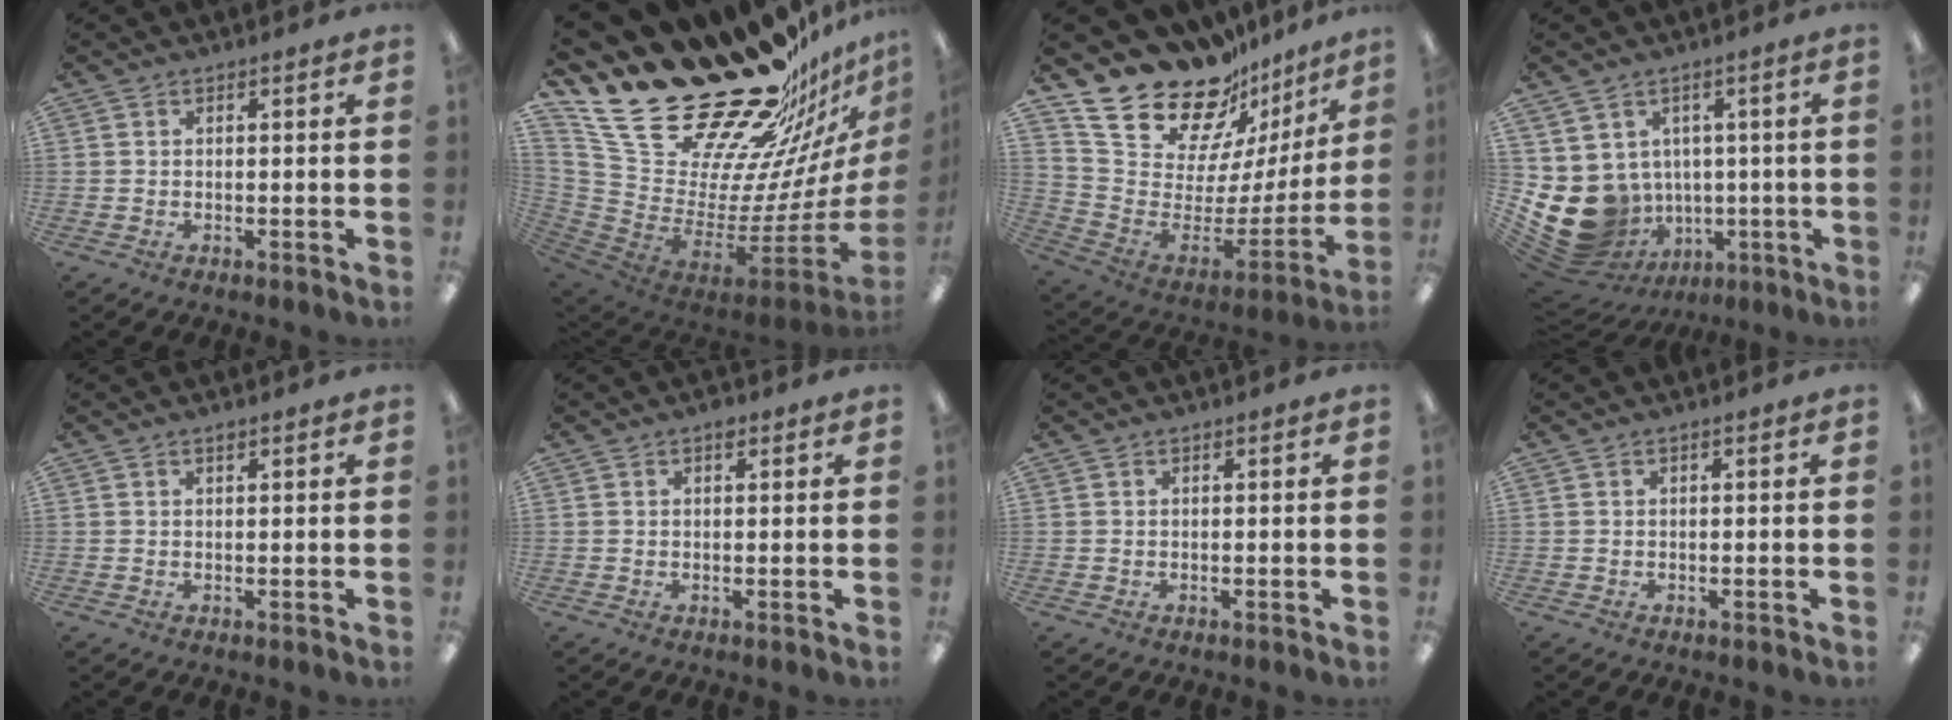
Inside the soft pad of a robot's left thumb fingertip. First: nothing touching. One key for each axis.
{"total": 32.8, "fx": 25.5, "fy": 13.5, "fz": 15.6, "tx": -0.213, "ty": -0.222, "tz": 0.500}
{"total": 23.9, "fx": 18.7, "fy": 11.1, "fz": 9.9, "tx": -0.162, "ty": -0.147, "tz": 0.347}
{"total": 13.0, "fx": -1.4, "fy": 11.6, "fz": 5.8, "tx": -0.146, "ty": -0.019, "tz": -0.010}
{"total": 0.6, "fx": 0.6, "fy": 0.2, "fz": 0.2, "tx": -0.004, "ty": 0.001, "tz": 0.011}
{"total": 1.5, "fx": 0.9, "fy": 0.8, "fz": 0.9, "tx": -0.011, "ty": 0.000, "tz": 0.013}
{"total": 0.0}
{"total": 0.0}